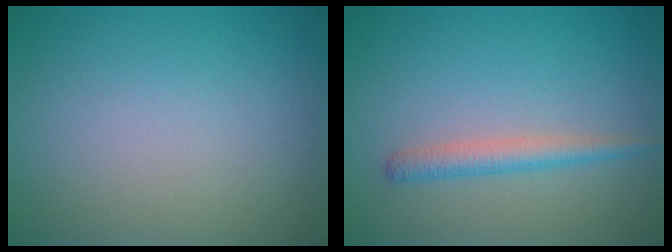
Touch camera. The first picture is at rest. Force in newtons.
{"total": 2.1, "press": 2.1, "slide": 0.1}